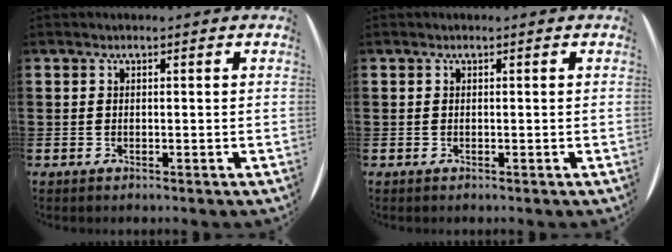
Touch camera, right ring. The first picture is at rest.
{"total": 0.0}